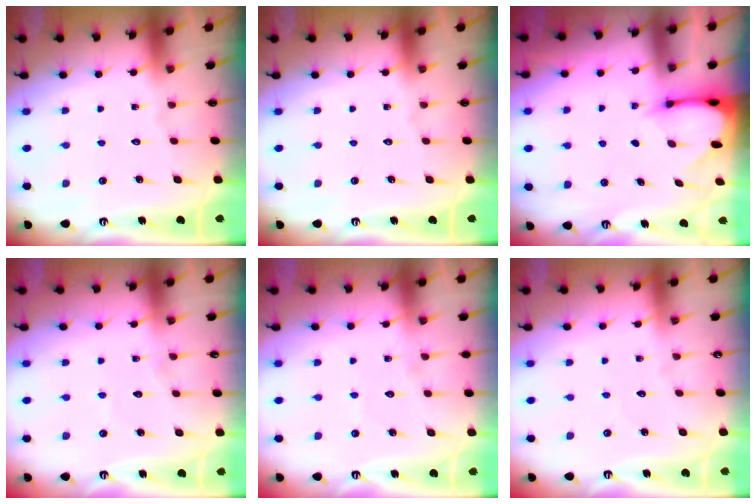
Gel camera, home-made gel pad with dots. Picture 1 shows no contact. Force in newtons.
{"total": 0.0}
{"total": 2.5, "press": 2.5, "slide": 0.3}
{"total": 4.4, "press": 4.4, "slide": 0.3}
{"total": 3.0, "press": 3.0, "slide": 0.2}
{"total": 2.1, "press": 2.1, "slide": 0.1}